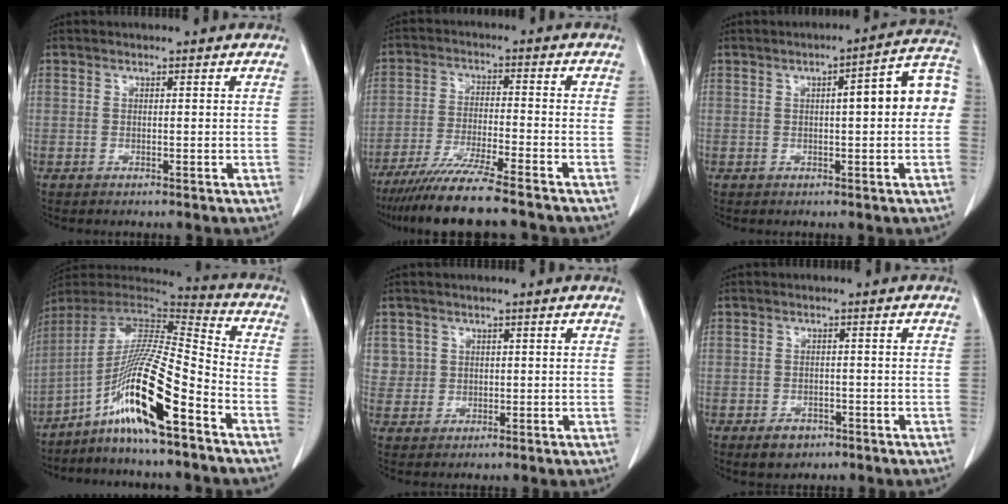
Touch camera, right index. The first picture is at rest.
{"total": 12.6, "force": [-10.5, -0.1, 7.0], "torque": [-0.111, -0.034, -0.172]}
{"total": 8.7, "force": [0.6, 1.3, 8.6], "torque": [-0.111, 0.033, 0.003]}
{"total": 15.9, "force": [-8.7, 0.1, 13.3], "torque": [-0.258, -0.006, -0.161]}
{"total": 3.0, "force": [1.0, 2.8, -0.2], "torque": [0.022, 0.002, 0.016]}
{"total": 2.9, "force": [-1.8, 1.9, 1.1], "torque": [-0.016, 0.003, -0.018]}